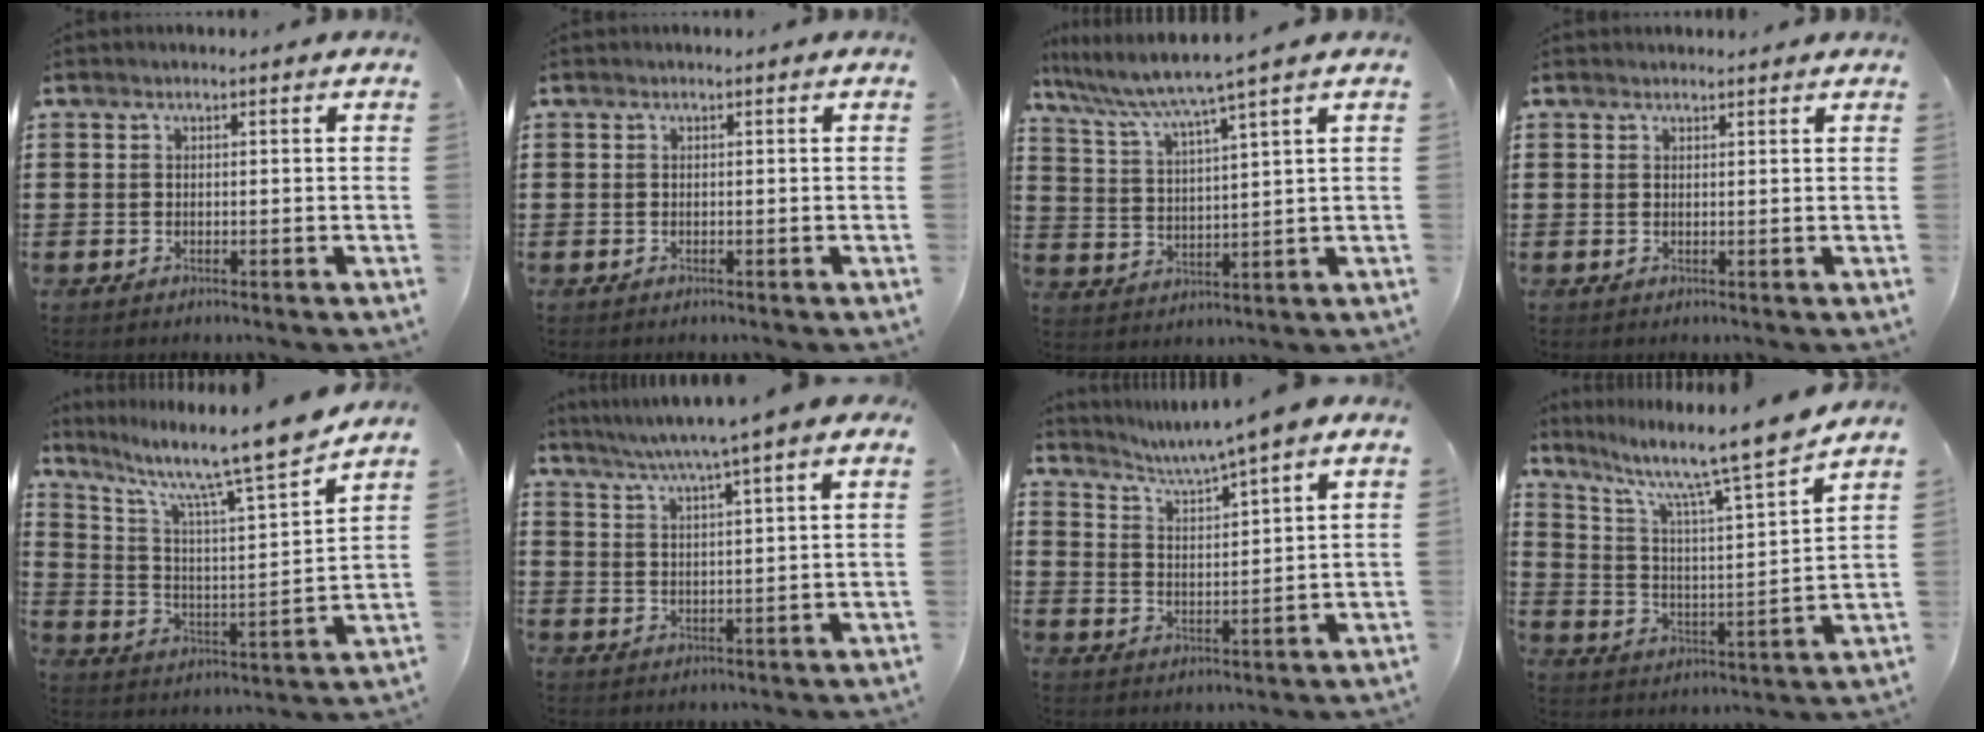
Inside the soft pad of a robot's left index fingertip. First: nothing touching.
{"total": 0.0}
{"total": 5.5, "force": [4.5, -0.9, 2.9], "torque": [-0.078, -0.035, 0.070]}
{"total": 1.0, "force": [1.0, 0.1, 0.2], "torque": [-0.005, -0.001, 0.020]}
{"total": 11.1, "force": [9.2, 0.2, 6.2], "torque": [-0.139, -0.070, 0.144]}
{"total": 5.5, "force": [4.4, -1.0, 3.1], "torque": [-0.074, -0.023, 0.073]}
{"total": 4.2, "force": [3.6, -1.3, 1.8], "torque": [-0.052, -0.029, 0.054]}
{"total": 9.8, "force": [7.9, 0.1, 5.8], "torque": [-0.136, -0.061, 0.122]}